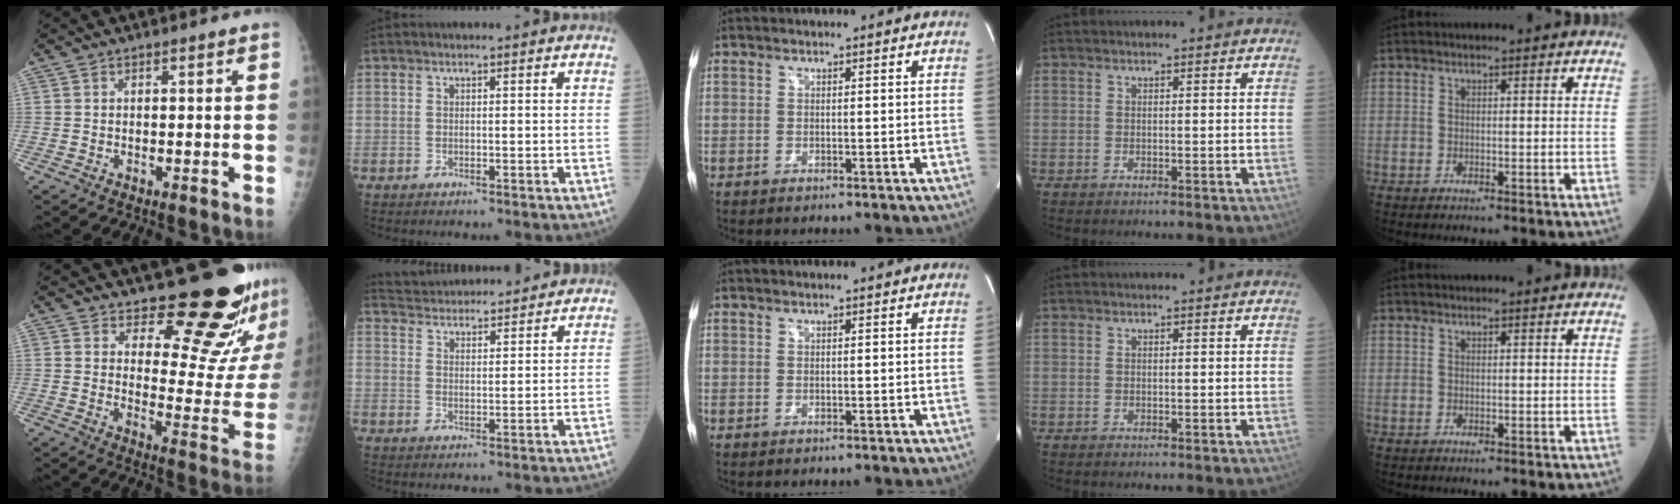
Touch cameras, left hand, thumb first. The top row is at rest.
{"thumb": {"total": 18.3, "force": [16.0, 5.7, 6.8], "torque": [-0.034, -0.150, 0.196]}, "index": {"total": 12.8, "force": [12.3, 2.0, 3.0], "torque": [-0.047, 0.032, 0.184]}}